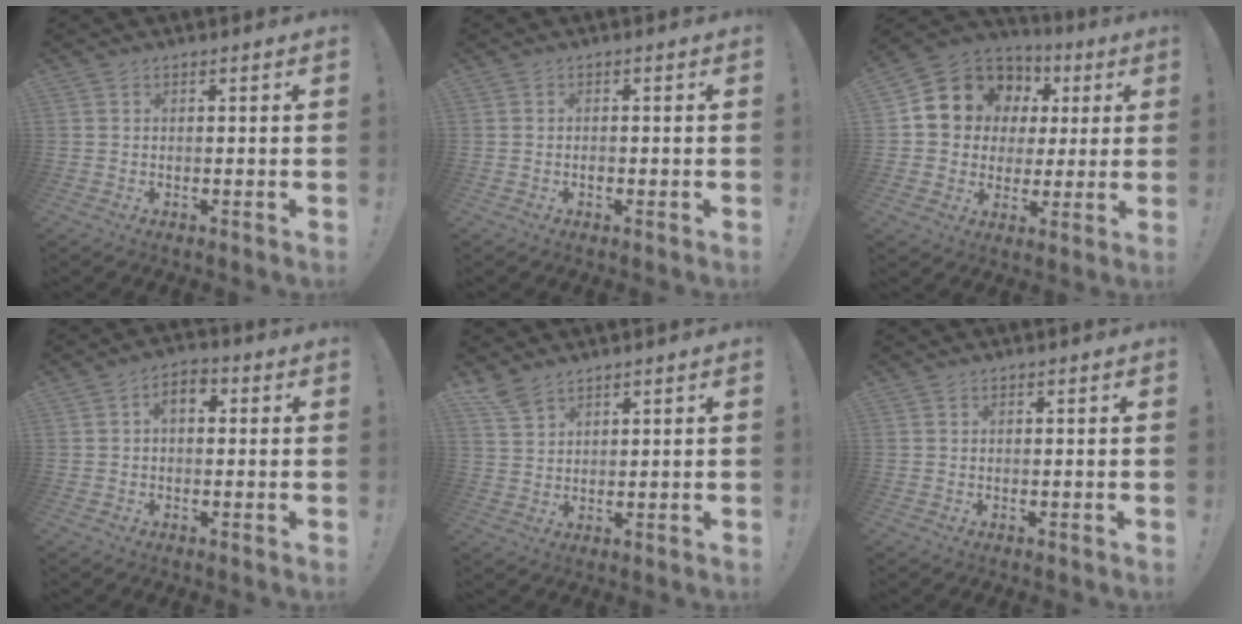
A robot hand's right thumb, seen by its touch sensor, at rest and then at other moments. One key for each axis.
{"total": 1.1, "fx": -0.8, "fy": 0.7, "fz": 0.5, "tx": -0.004, "ty": 0.000, "tz": -0.015}
{"total": 12.1, "fx": 4.9, "fy": 10.5, "fz": 3.5, "tx": -0.054, "ty": -0.029, "tz": 0.109}
{"total": 4.8, "fx": 0.6, "fy": 3.0, "fz": 3.6, "tx": -0.053, "ty": 0.005, "tz": 0.008}
{"total": 5.2, "fx": 4.4, "fy": 1.6, "fz": 2.2, "tx": -0.037, "ty": -0.027, "tz": 0.084}
{"total": 0.0}